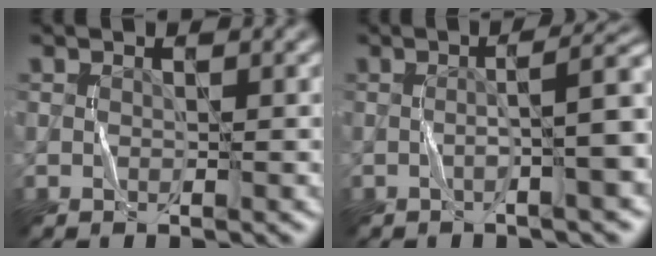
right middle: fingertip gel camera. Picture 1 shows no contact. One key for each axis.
{"total": 5.9, "fx": -0.6, "fy": 1.0, "fz": 5.8, "tx": -0.070, "ty": 0.019, "tz": -0.013}